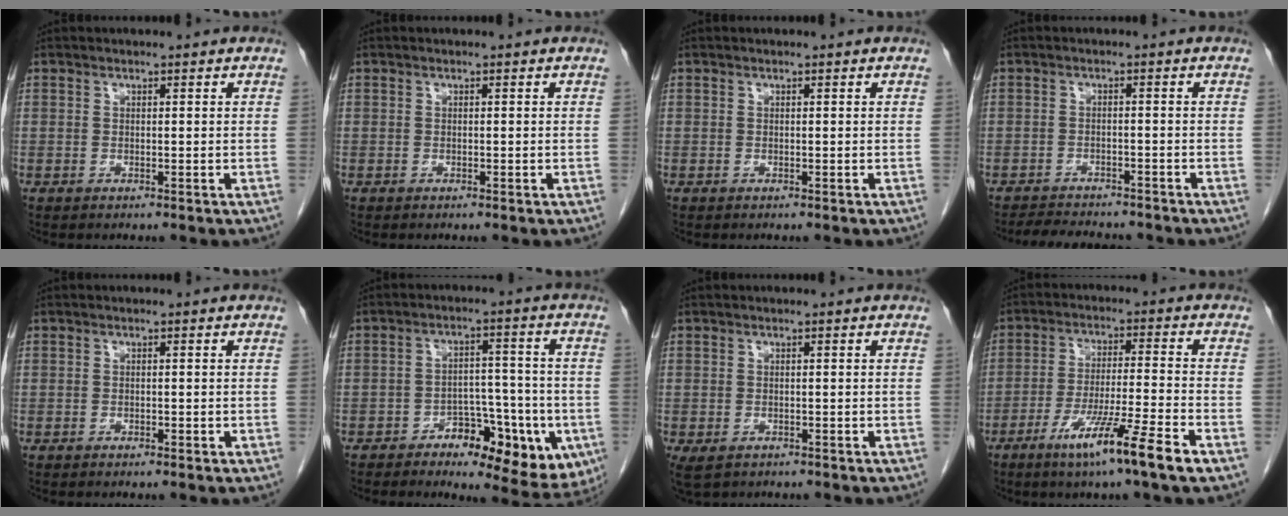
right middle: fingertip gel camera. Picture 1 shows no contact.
{"total": 0.0}
{"total": 0.0}
{"total": 7.4, "force": [-6.8, 1.7, 2.3], "torque": [-0.035, -0.006, -0.097]}
{"total": 0.7, "force": [-0.4, 0.3, 0.6], "torque": [-0.011, 0.000, -0.005]}
{"total": 12.2, "force": [-5.5, 6.0, 9.1], "torque": [-0.100, 0.014, -0.073]}
{"total": 2.7, "force": [-1.5, 1.8, 1.4], "torque": [-0.027, -0.005, -0.017]}
{"total": 10.9, "force": [-6.4, -1.0, 8.8], "torque": [-0.156, -0.028, -0.115]}